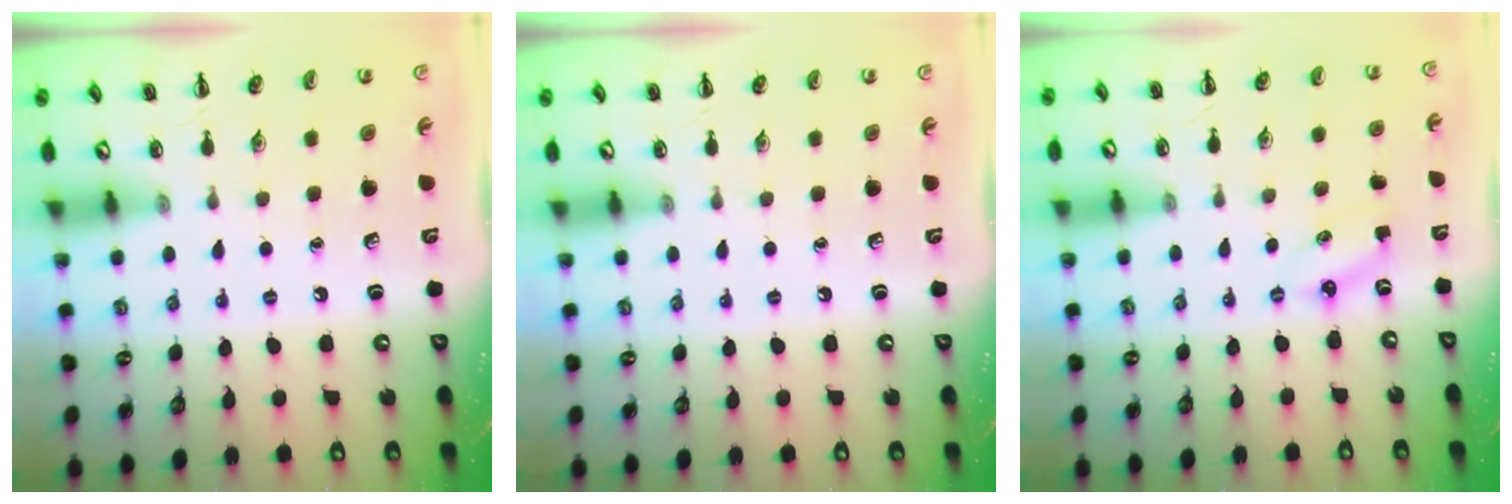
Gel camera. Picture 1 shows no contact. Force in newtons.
{"total": 0.0}
{"total": 2.9, "press": 2.8, "slide": 0.7}